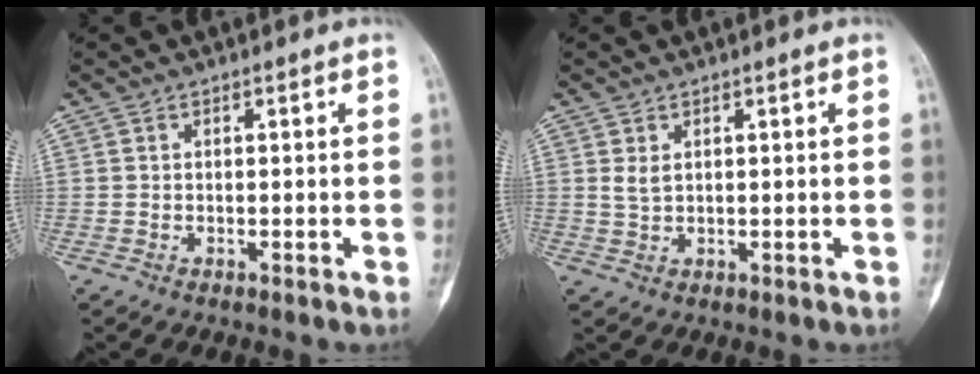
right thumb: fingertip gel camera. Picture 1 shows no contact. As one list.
[{"total": 2.0, "force": [0.8, 1.3, 1.3], "torque": [-0.018, -0.002, 0.021]}]